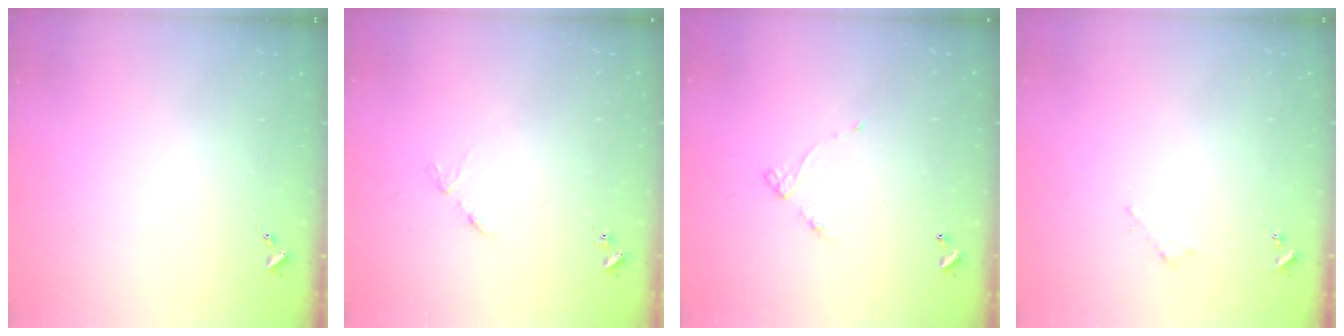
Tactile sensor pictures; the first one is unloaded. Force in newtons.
{"total": 3.8, "press": 3.8, "slide": 0.5}
{"total": 4.2, "press": 4.2, "slide": 0.2}
{"total": 1.8, "press": 1.8, "slide": 0.2}